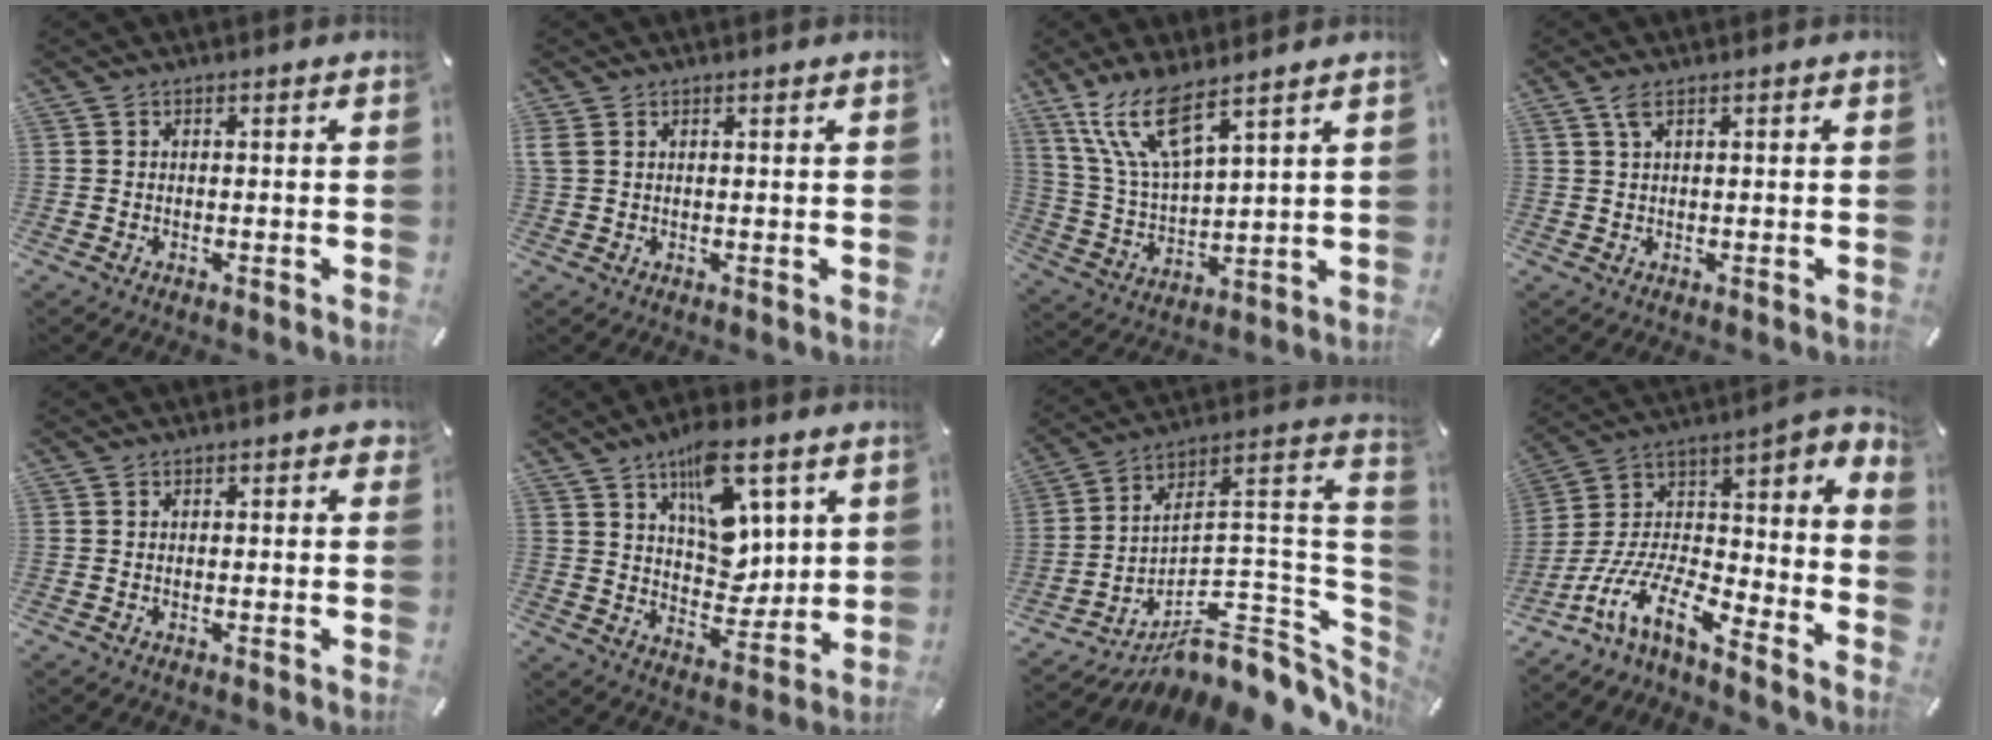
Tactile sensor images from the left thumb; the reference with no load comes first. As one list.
[{"total": 1.3, "force": [0.7, 0.5, 0.9], "torque": [-0.020, -0.001, 0.014]}, {"total": 13.4, "force": [9.1, 3.8, 9.1], "torque": [-0.219, -0.035, 0.160]}, {"total": 2.6, "force": [1.1, 0.6, 2.3], "torque": [-0.050, 0.004, 0.017]}, {"total": 1.2, "force": [0.6, 0.7, 0.7], "torque": [0.000, -0.003, 0.006]}, {"total": 15.3, "force": [7.4, 8.7, 10.1], "torque": [-0.140, -0.033, 0.131]}, {"total": 11.5, "force": [-7.1, 5.5, 7.2], "torque": [-0.038, -0.043, -0.116]}, {"total": 10.6, "force": [-6.3, 2.8, 8.1], "torque": [-0.161, -0.010, -0.116]}]